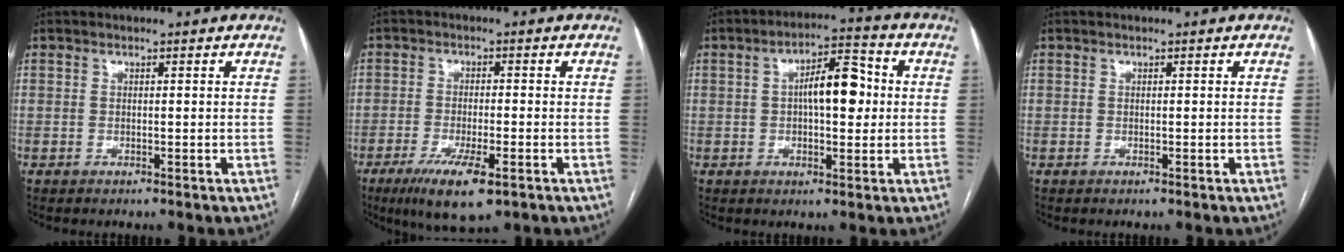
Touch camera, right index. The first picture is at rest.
{"total": 8.4, "force": [-4.6, 1.8, 6.7], "torque": [-0.122, -0.019, -0.072]}
{"total": 8.6, "force": [0.7, 2.9, 8.1], "torque": [-0.130, 0.024, 0.009]}
{"total": 0.0}